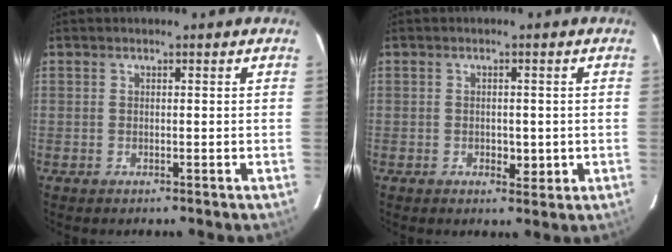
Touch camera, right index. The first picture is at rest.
{"total": 2.5, "force": [-0.5, 1.5, 2.0], "torque": [-0.026, 0.000, -0.003]}